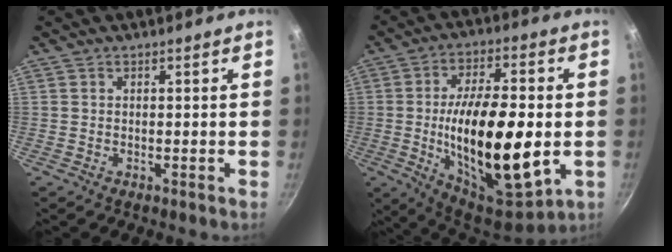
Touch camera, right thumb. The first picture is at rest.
{"total": 23.9, "force": [-2.6, 9.9, 21.6], "torque": [-0.352, 0.000, -0.033]}